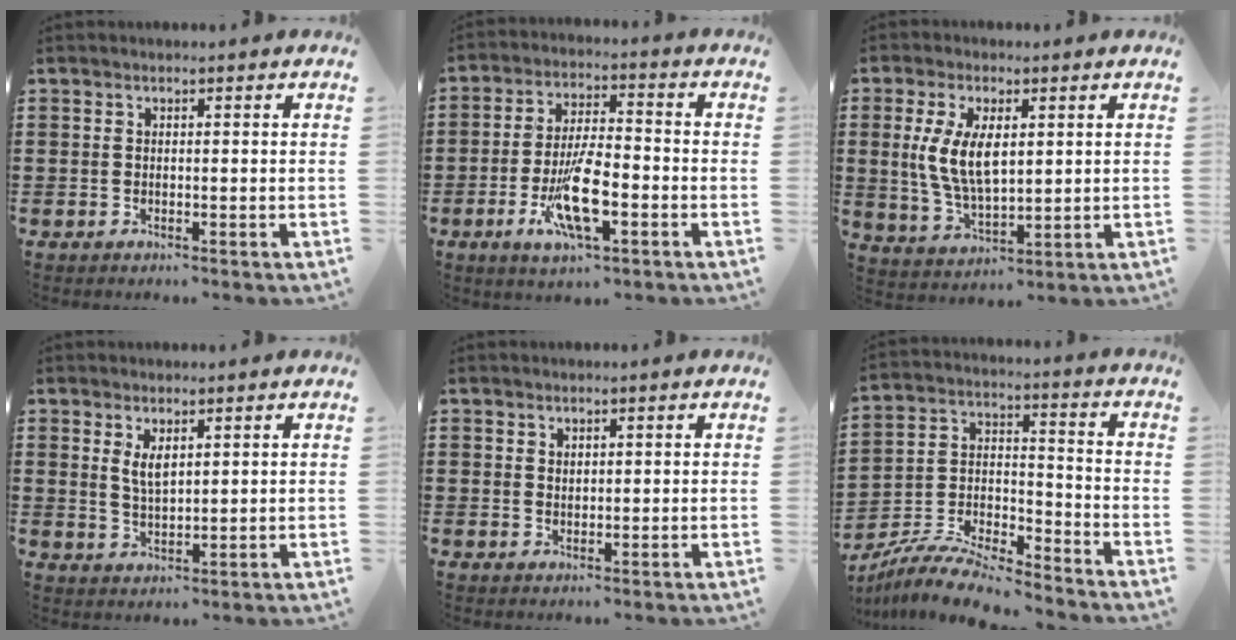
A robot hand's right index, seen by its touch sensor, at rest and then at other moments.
{"total": 10.5, "force": [-3.7, 3.2, 9.3], "torque": [-0.191, -0.013, -0.065]}
{"total": 8.0, "force": [1.3, 3.6, 7.0], "torque": [-0.150, 0.004, 0.022]}
{"total": 2.9, "force": [1.6, 0.9, 2.2], "torque": [-0.046, 0.002, 0.029]}
{"total": 1.1, "force": [1.0, 0.3, 0.1], "torque": [-0.002, 0.001, 0.021]}
{"total": 8.7, "force": [-8.2, 0.5, 2.8], "torque": [-0.053, 0.009, -0.161]}